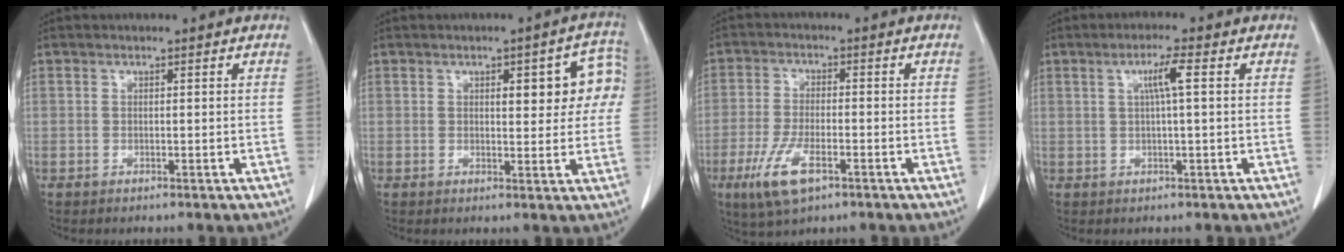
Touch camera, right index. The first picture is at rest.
{"total": 8.1, "force": [2.0, 3.0, 7.2], "torque": [-0.077, 0.024, 0.022]}
{"total": 7.9, "force": [-4.0, 2.5, 6.3], "torque": [-0.135, -0.016, -0.071]}
{"total": 3.7, "force": [0.9, -0.3, 3.5], "torque": [-0.065, 0.005, 0.015]}